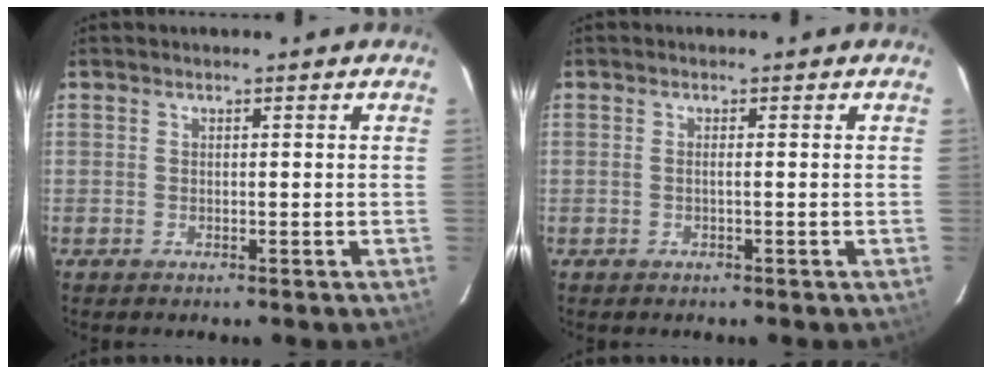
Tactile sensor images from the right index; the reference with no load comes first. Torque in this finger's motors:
{"motor_torque": [0.02, 0.27, -0.01, 0.00]}